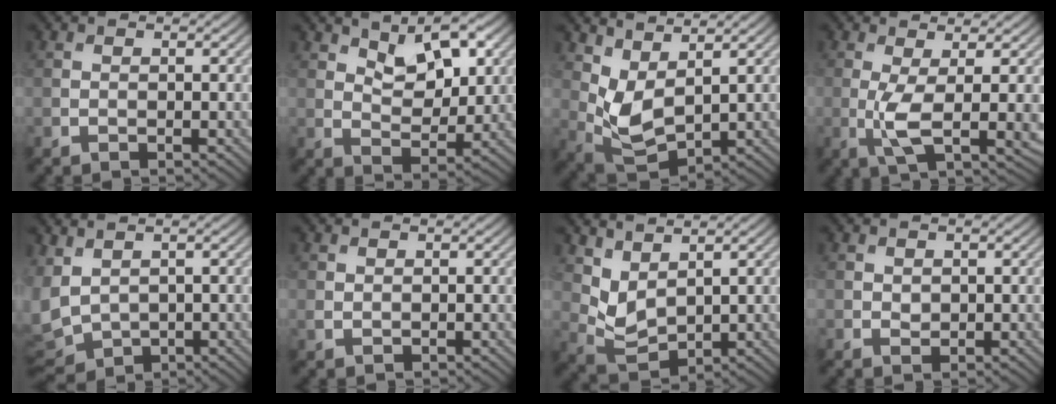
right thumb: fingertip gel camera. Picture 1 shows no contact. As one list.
[{"total": 7.7, "force": [4.1, 3.8, 5.3], "torque": [-0.087, -0.005, 0.070]}, {"total": 5.9, "force": [2.9, 2.8, 4.3], "torque": [-0.112, -0.008, 0.063]}, {"total": 5.7, "force": [-0.1, 1.3, 5.6], "torque": [-0.116, -0.005, 0.000]}, {"total": 6.1, "force": [0.1, 4.3, 4.4], "torque": [-0.145, -0.015, 0.007]}, {"total": 0.6, "force": [0.3, 0.4, 0.3], "torque": [-0.012, -0.002, 0.010]}, {"total": 4.4, "force": [2.6, 2.2, 2.7], "torque": [-0.074, -0.010, 0.062]}, {"total": 0.8, "force": [0.3, 0.7, 0.4], "torque": [-0.011, -0.005, 0.009]}]